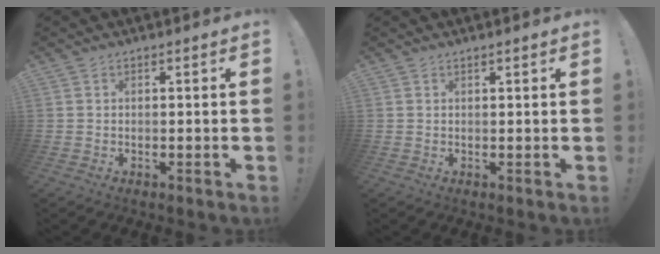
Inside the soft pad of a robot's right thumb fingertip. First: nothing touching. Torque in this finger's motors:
{"motor_torque": [0.05, 0.01, -0.24, -0.14, 0.08]}